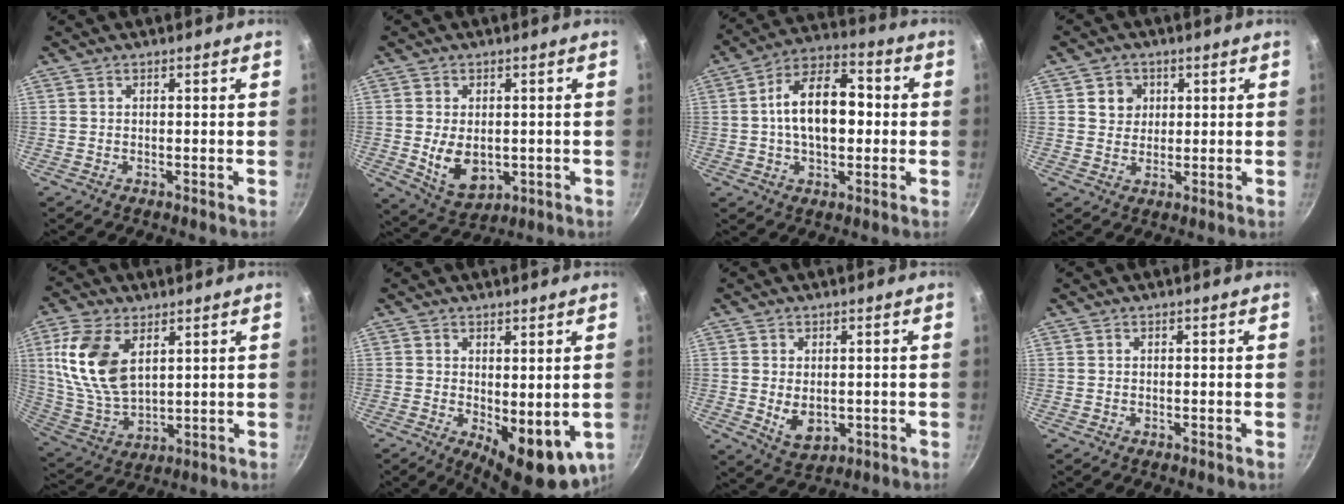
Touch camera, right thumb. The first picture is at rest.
{"total": 8.7, "force": [-0.5, 6.0, 6.3], "torque": [-0.096, -0.012, 0.011]}
{"total": 14.9, "force": [0.4, 8.7, 12.1], "torque": [-0.166, 0.034, -0.007]}
{"total": 4.6, "force": [1.4, 4.2, 1.3], "torque": [0.006, -0.002, 0.021]}
{"total": 15.3, "force": [5.2, 8.7, 11.4], "torque": [-0.218, -0.019, 0.114]}
{"total": 9.9, "force": [-0.7, 4.7, 8.7], "torque": [-0.095, -0.012, 0.002]}
{"total": 5.9, "force": [-0.2, 4.1, 4.2], "torque": [-0.063, -0.012, 0.008]}
{"total": 0.0}